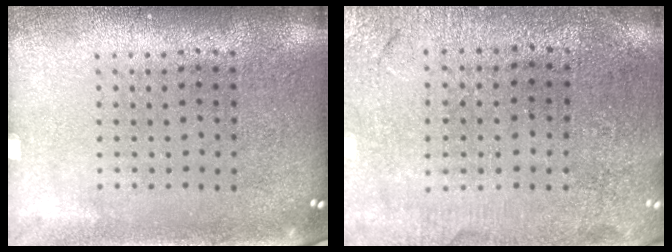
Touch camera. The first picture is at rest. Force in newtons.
{"total": 0.5, "press": 0.5, "slide": 0.2}